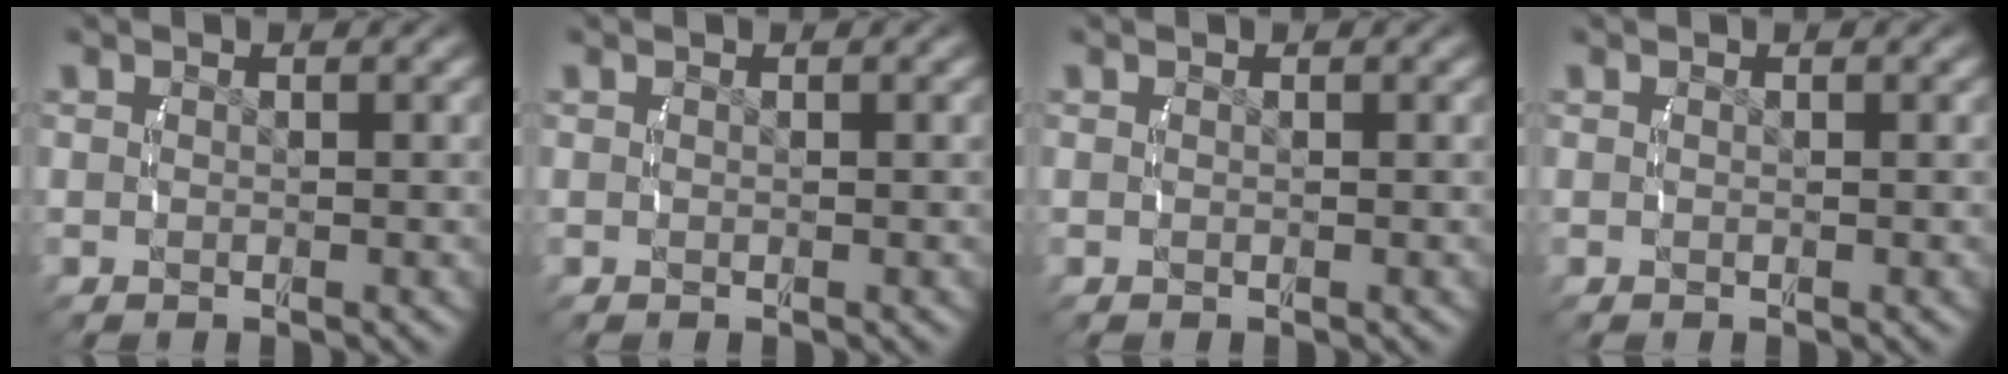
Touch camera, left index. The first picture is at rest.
{"total": 0.0}
{"total": 0.0}
{"total": 0.0}